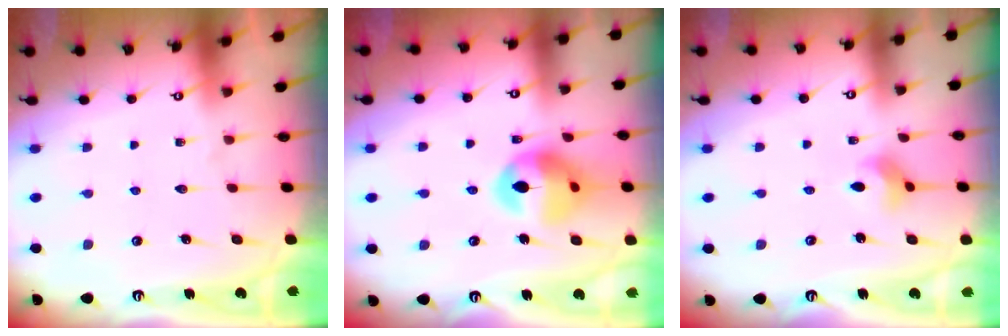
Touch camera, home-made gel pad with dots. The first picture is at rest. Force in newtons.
{"total": 13.9, "press": 13.8, "slide": 1.4}
{"total": 3.4, "press": 3.4, "slide": 0.6}